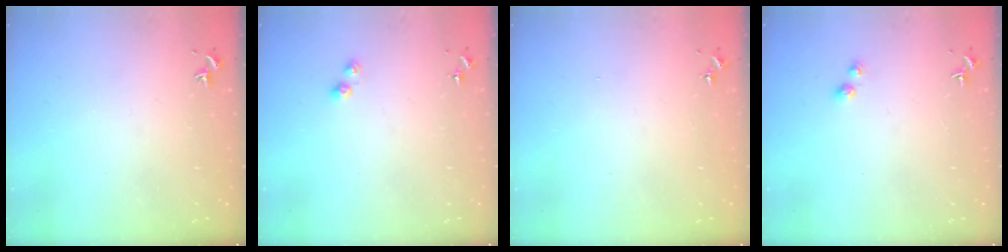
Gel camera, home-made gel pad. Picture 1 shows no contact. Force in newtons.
{"total": 3.8, "press": 3.8, "slide": 0.3}
{"total": 0.0}
{"total": 2.7, "press": 2.7, "slide": 0.3}